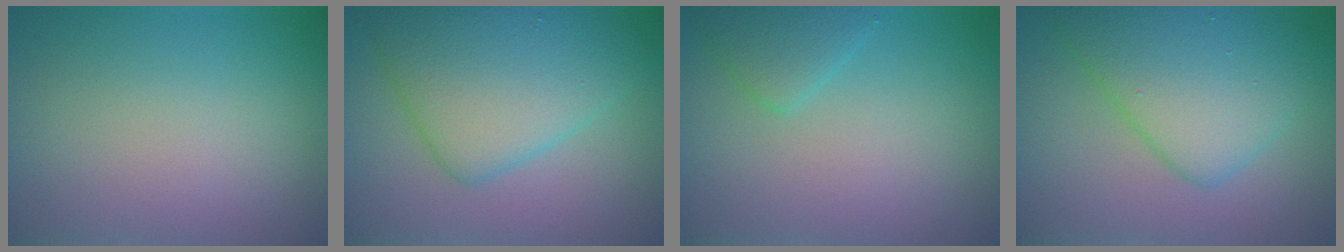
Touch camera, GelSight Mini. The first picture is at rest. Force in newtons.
{"total": 7.5, "press": 7.5, "slide": 0.4}
{"total": 2.2, "press": 2.2, "slide": 0.2}
{"total": 6.8, "press": 6.8, "slide": 0.1}